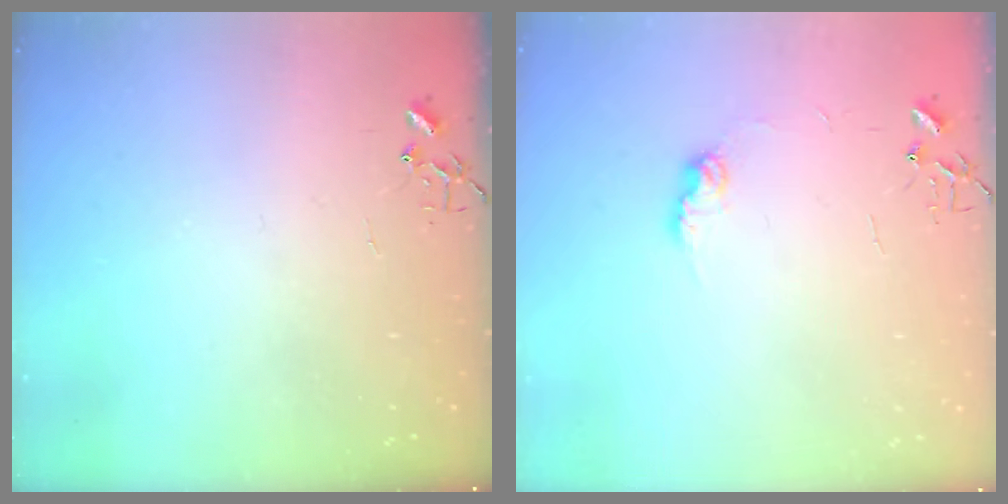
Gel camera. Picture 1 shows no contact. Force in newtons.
{"total": 7.2, "press": 7.2, "slide": 0.3}